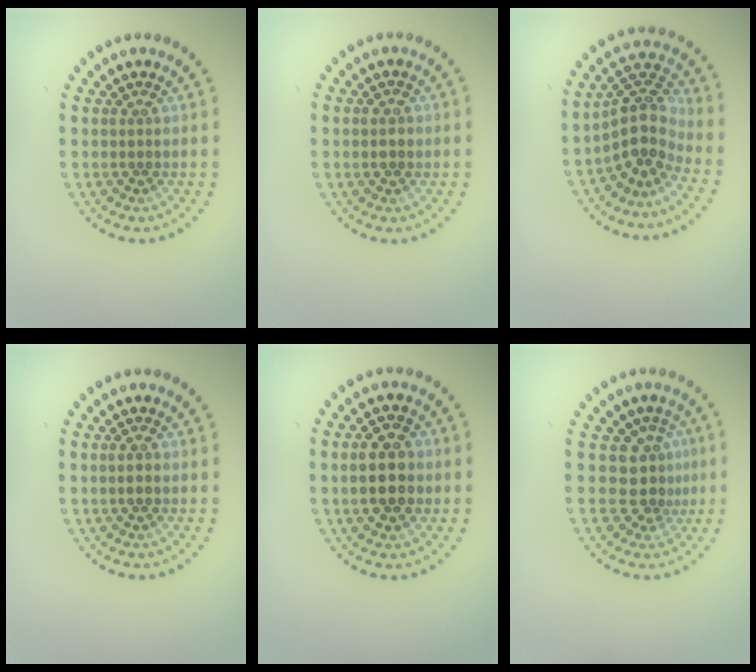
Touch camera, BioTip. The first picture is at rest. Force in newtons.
{"total": 1.8, "press": 1.8, "slide": 0.3}
{"total": 4.1, "press": 3.1, "slide": 2.7}
{"total": 1.5, "press": 1.4, "slide": 0.1}
{"total": 4.5, "press": 4.5, "slide": 0.2}
{"total": 2.9, "press": 2.1, "slide": 2.0}